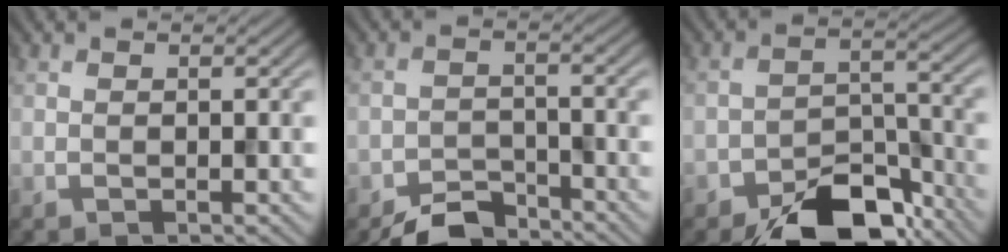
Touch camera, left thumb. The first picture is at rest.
{"total": 4.5, "force": [-4.2, 1.5, 0.9], "torque": [-0.009, -0.003, -0.079]}
{"total": 10.5, "force": [-8.0, 4.8, 4.9], "torque": [-0.060, -0.007, -0.138]}